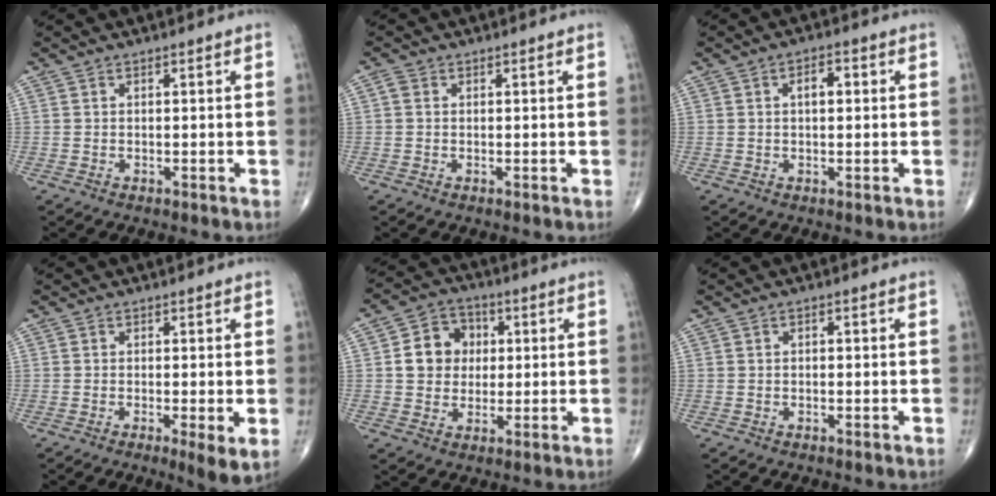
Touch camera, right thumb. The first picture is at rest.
{"total": 1.1, "force": [0.2, 1.0, 0.6], "torque": [-0.011, 0.004, 0.001]}
{"total": 3.2, "force": [0.6, 1.7, 2.7], "torque": [-0.040, 0.009, 0.006]}
{"total": 4.1, "force": [-0.8, 0.7, 3.9], "torque": [-0.070, -0.015, -0.019]}
{"total": 9.1, "force": [1.1, 7.8, 4.6], "torque": [-0.041, 0.008, 0.012]}
{"total": 0.5, "force": [-0.1, 0.4, 0.4], "torque": [-0.006, 0.002, -0.002]}